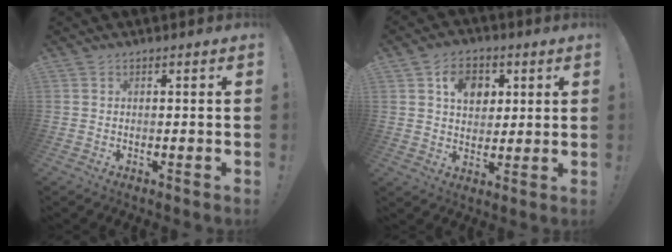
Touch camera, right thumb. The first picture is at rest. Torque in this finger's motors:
{"motor_torque": [1.34, 1.36, -0.01, 0.02, 0.36]}